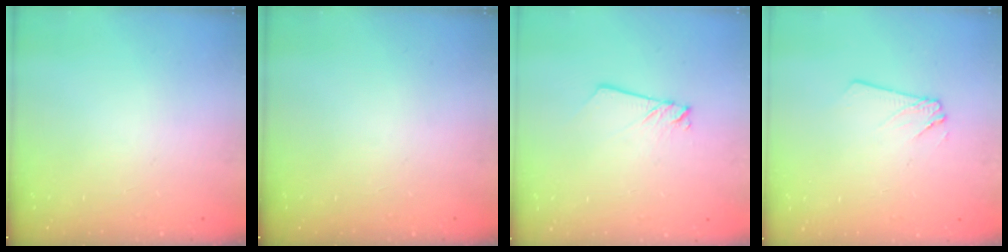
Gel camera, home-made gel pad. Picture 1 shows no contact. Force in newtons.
{"total": 0.0}
{"total": 2.4, "press": 2.4, "slide": 0.2}
{"total": 2.4, "press": 2.4, "slide": 0.2}